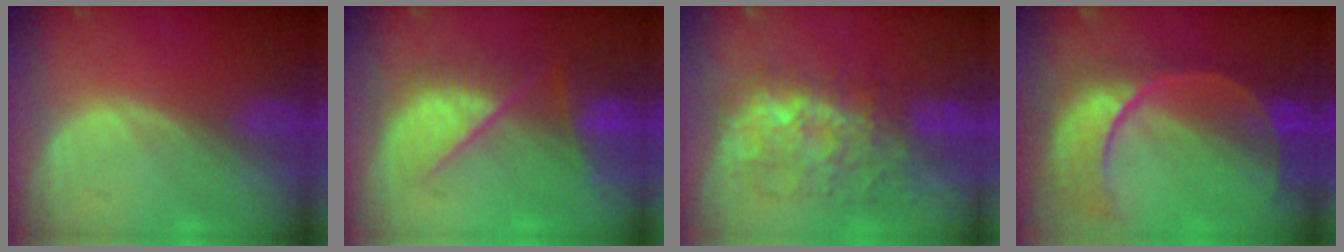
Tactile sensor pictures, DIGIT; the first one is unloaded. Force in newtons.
{"total": 9.8, "press": 8.3, "slide": 5.2}
{"total": 9.3, "press": 9.2, "slide": 1.6}
{"total": 11.1, "press": 9.4, "slide": 6.0}